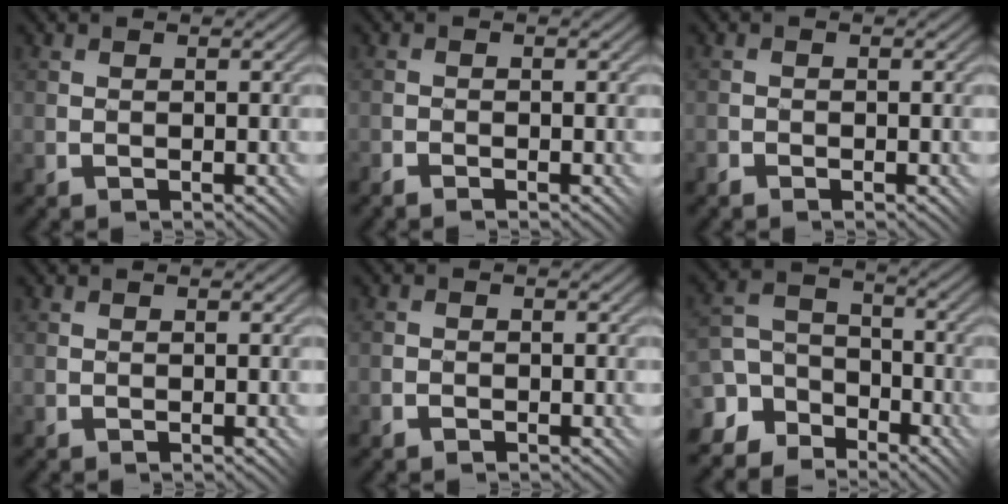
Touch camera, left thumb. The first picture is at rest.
{"total": 1.2, "force": [-1.1, 0.2, 0.3], "torque": [-0.006, 0.003, -0.024]}
{"total": 0.9, "force": [-0.9, 0.3, 0.2], "torque": [-0.006, 0.001, -0.020]}
{"total": 0.0}
{"total": 0.9, "force": [-0.7, 0.5, 0.2], "torque": [-0.001, 0.003, -0.015]}
{"total": 8.7, "force": [-5.3, 6.4, 2.6], "torque": [-0.084, -0.005, -0.099]}